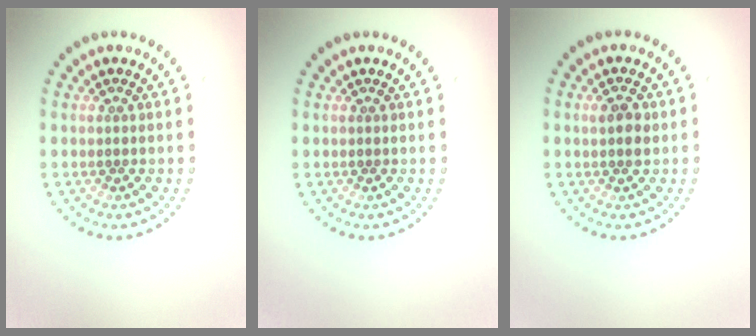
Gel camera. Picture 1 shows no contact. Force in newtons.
{"total": 0.0}
{"total": 1.7, "press": 1.7, "slide": 0.3}